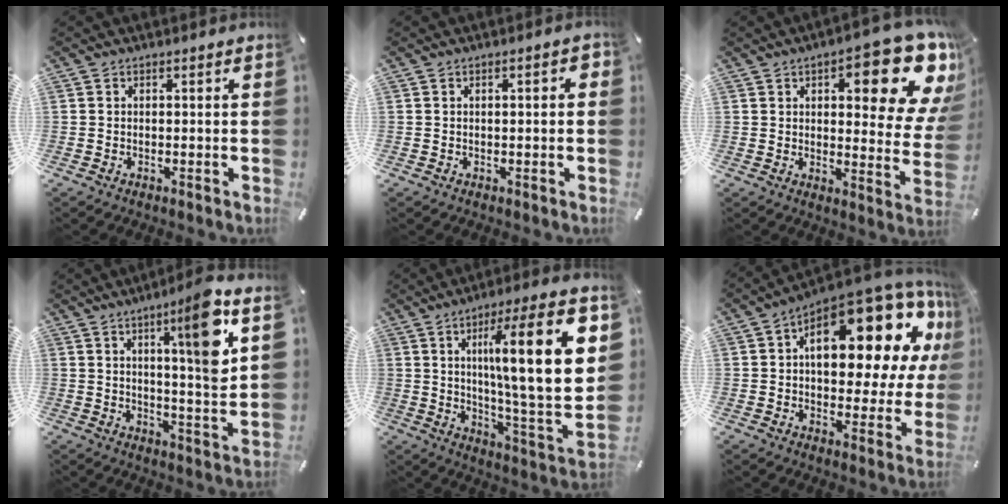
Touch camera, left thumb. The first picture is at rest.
{"total": 2.0, "force": [0.1, 0.6, 1.9], "torque": [-0.034, 0.005, 0.000]}
{"total": 18.5, "force": [9.3, 6.8, 14.5], "torque": [-0.180, -0.063, 0.144]}
{"total": 13.3, "force": [6.0, 1.5, 11.8], "torque": [-0.178, -0.026, 0.084]}
{"total": 22.4, "force": [7.4, 4.0, 20.8], "torque": [-0.322, -0.036, 0.096]}
{"total": 22.1, "force": [9.7, 10.6, 16.8], "torque": [-0.209, -0.088, 0.154]}